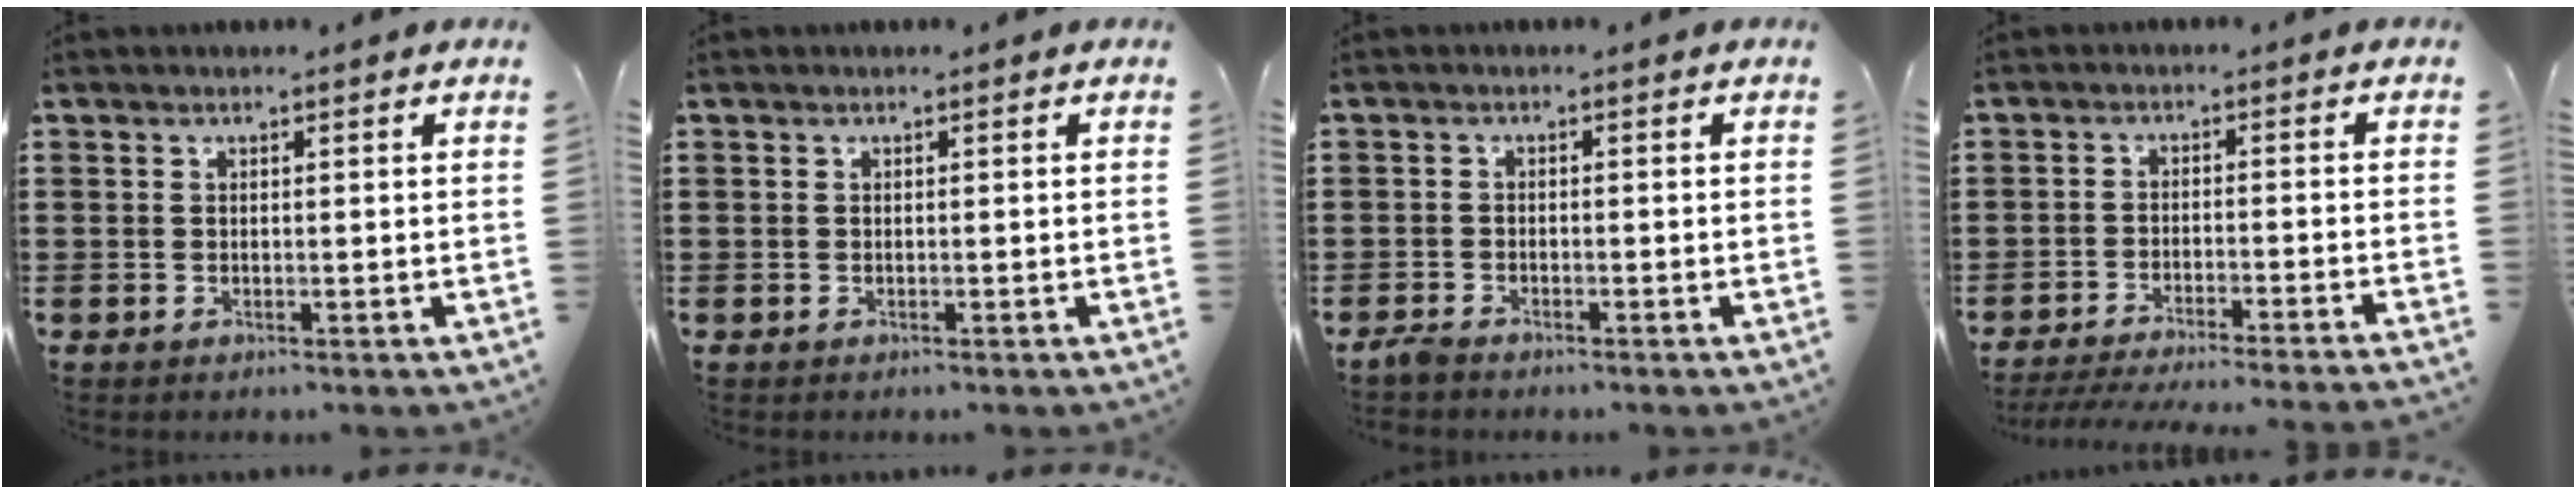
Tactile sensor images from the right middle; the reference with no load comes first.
{"total": 0.0}
{"total": 1.6, "force": [-1.5, 0.3, 0.6], "torque": [-0.022, -0.003, -0.031]}
{"total": 3.9, "force": [-3.7, -0.4, 1.1], "torque": [-0.019, -0.006, -0.073]}